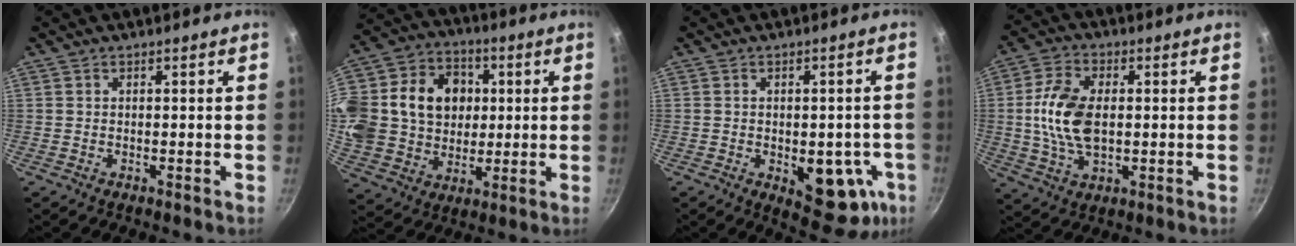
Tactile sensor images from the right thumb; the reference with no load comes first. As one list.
[{"total": 27.1, "force": [4.1, 22.1, 15.1], "torque": [-0.334, 0.040, 0.080]}, {"total": 13.0, "force": [-3.6, 6.9, 10.4], "torque": [-0.080, 0.001, -0.035]}, {"total": 11.7, "force": [0.4, 6.9, 9.4], "torque": [-0.178, 0.007, 0.007]}]